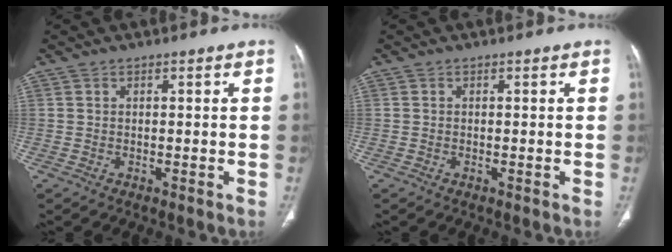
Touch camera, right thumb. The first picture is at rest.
{"total": 0.0}